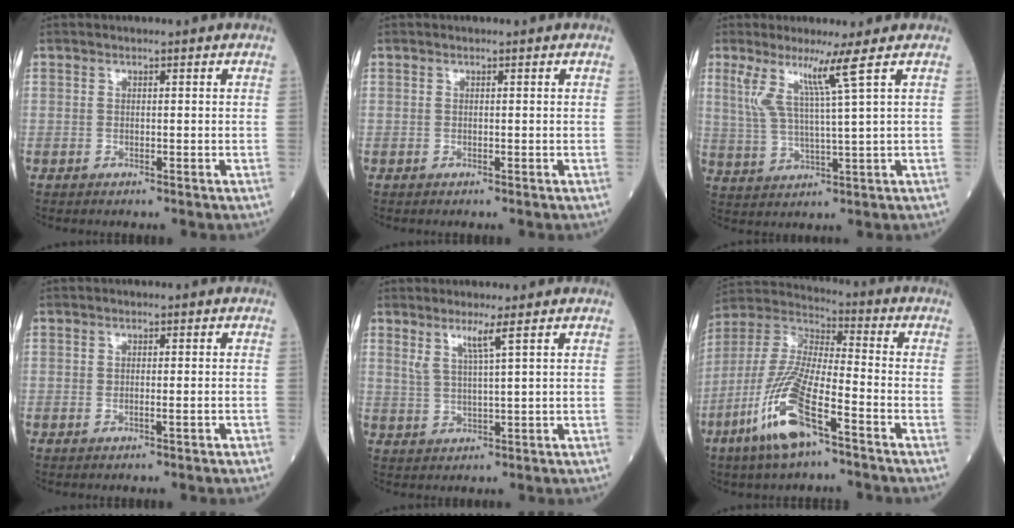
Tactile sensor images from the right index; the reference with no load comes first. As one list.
[{"total": 0.0}, {"total": 6.6, "force": [3.4, -1.7, 5.4], "torque": [-0.115, -0.006, 0.072]}, {"total": 1.2, "force": [-0.5, 0.0, 1.1], "torque": [-0.024, -0.004, -0.006]}, {"total": 3.5, "force": [2.1, -0.7, 2.8], "torque": [-0.060, -0.009, 0.045]}, {"total": 15.1, "force": [-7.6, 3.0, 12.7], "torque": [-0.276, -0.018, -0.144]}]